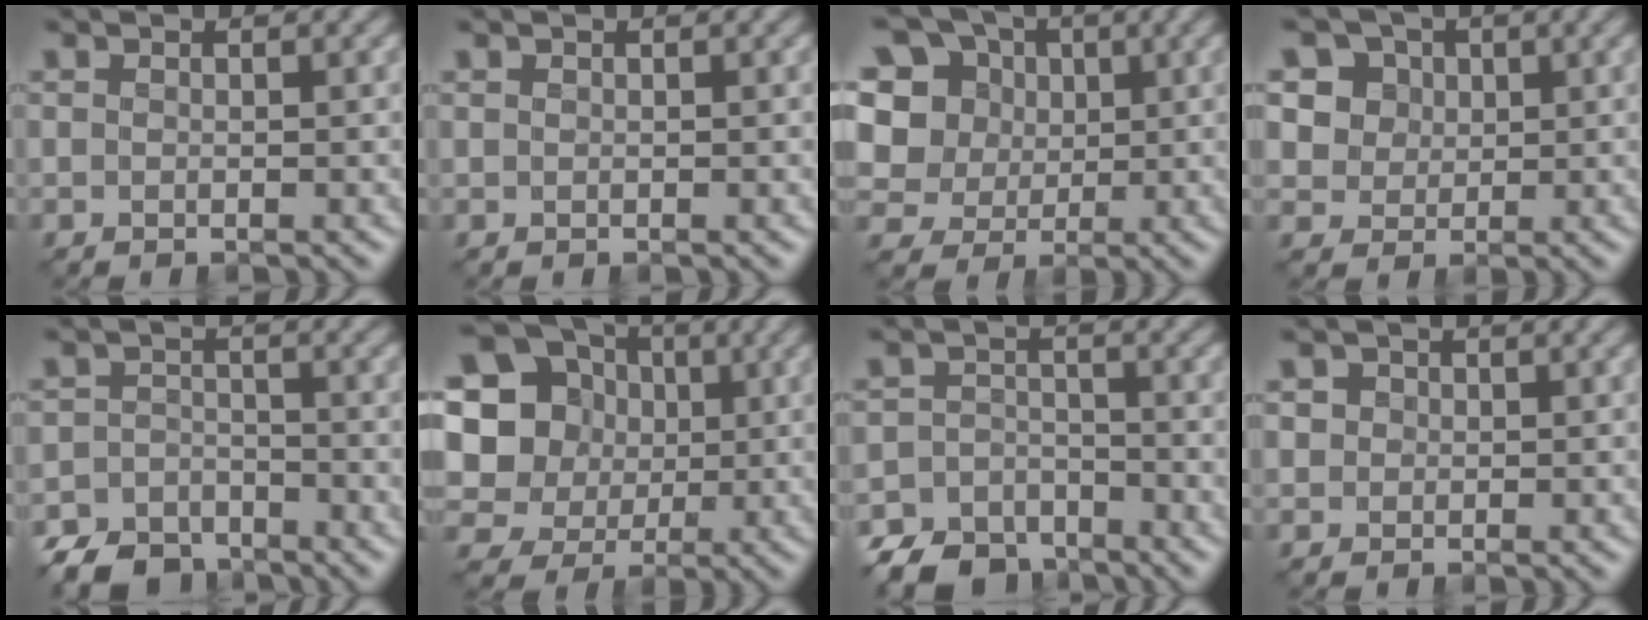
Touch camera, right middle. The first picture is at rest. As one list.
[{"total": 0.0}, {"total": 11.5, "force": [4.2, 9.3, 5.3], "torque": [-0.134, 0.030, 0.070]}, {"total": 6.6, "force": [3.2, 5.2, 2.5], "torque": [-0.055, 0.006, 0.049]}, {"total": 5.2, "force": [-4.3, 2.6, 1.3], "torque": [-0.023, -0.011, -0.082]}, {"total": 19.6, "force": [5.4, 17.4, 7.2], "torque": [-0.207, 0.040, 0.072]}, {"total": 6.3, "force": [-5.1, 3.3, 1.5], "torque": [-0.022, -0.015, -0.091]}, {"total": 1.6, "force": [0.7, 1.3, 0.5], "torque": [-0.011, 0.006, 0.012]}]